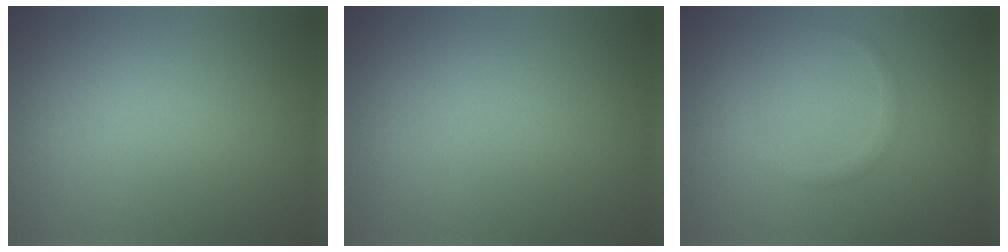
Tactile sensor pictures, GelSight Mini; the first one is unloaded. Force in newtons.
{"total": 0.0}
{"total": 1.0, "press": 1.0, "slide": 0.0}